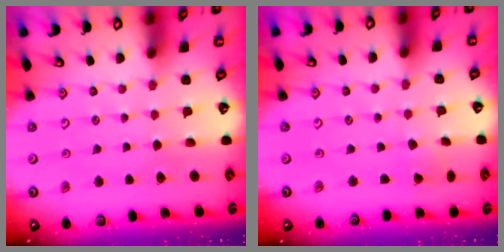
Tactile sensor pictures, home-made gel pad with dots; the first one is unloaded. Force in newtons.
{"total": 1.3, "press": 1.3, "slide": 0.1}